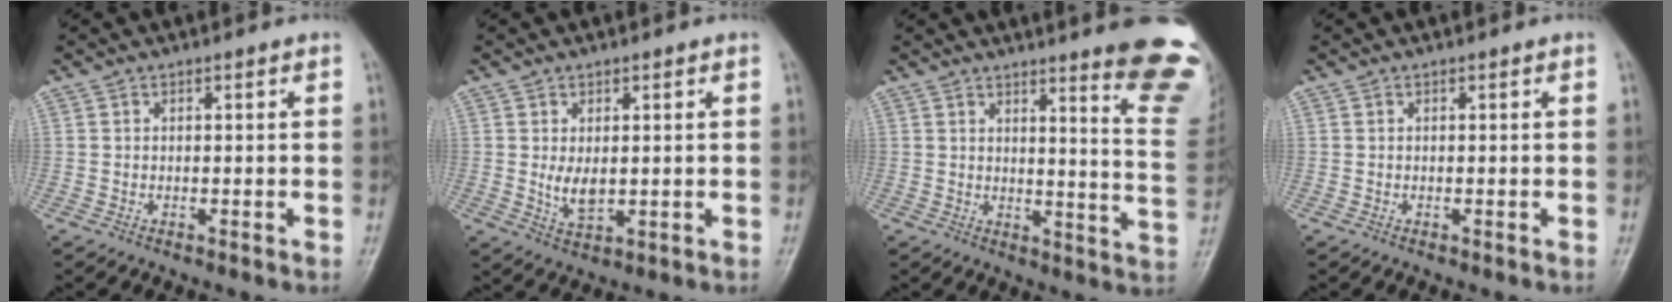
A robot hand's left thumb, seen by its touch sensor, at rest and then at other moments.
{"total": 4.7, "force": [0.4, 2.8, 3.7], "torque": [-0.056, -0.013, 0.013]}
{"total": 15.9, "force": [12.0, 1.3, 10.3], "torque": [-0.098, -0.109, 0.134]}
{"total": 0.0}